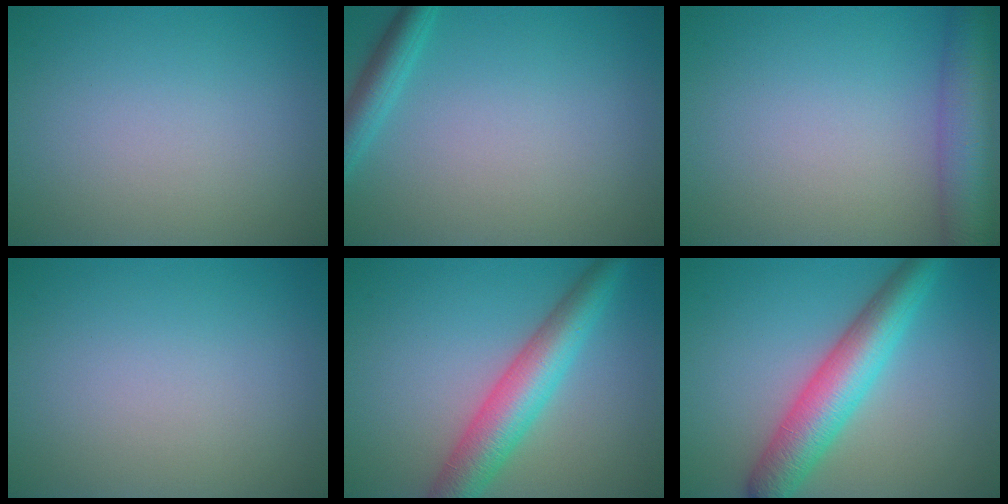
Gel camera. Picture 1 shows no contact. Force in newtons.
{"total": 2.5, "press": 2.5, "slide": 0.1}
{"total": 6.7, "press": 6.7, "slide": 0.3}
{"total": 0.0}
{"total": 6.4, "press": 6.4, "slide": 0.1}
{"total": 6.7, "press": 6.7, "slide": 0.2}